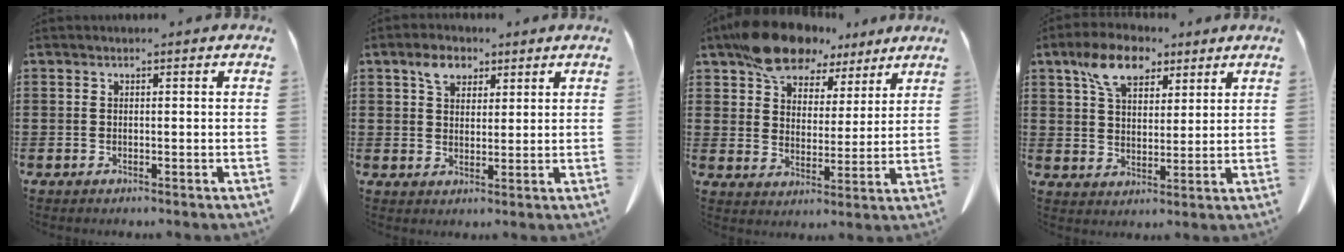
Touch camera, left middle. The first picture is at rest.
{"total": 4.6, "force": [2.9, 2.8, 2.1], "torque": [-0.045, 0.009, 0.052]}
{"total": 10.7, "force": [9.0, 4.7, 3.5], "torque": [-0.091, -0.028, 0.172]}
{"total": 8.7, "force": [5.5, 4.7, 4.9], "torque": [-0.108, 0.008, 0.101]}